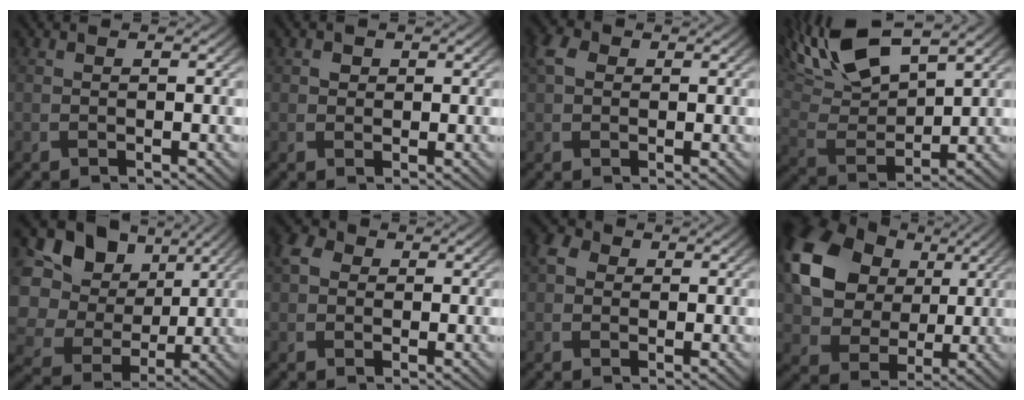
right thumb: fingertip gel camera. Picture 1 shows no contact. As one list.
[{"total": 0.9, "force": [0.0, 0.8, 0.2], "torque": [-0.003, -0.005, -0.005]}, {"total": 3.0, "force": [0.5, 2.3, 1.9], "torque": [-0.048, 0.005, 0.002]}, {"total": 13.9, "force": [9.2, 4.7, 9.3], "torque": [-0.221, 0.021, 0.167]}, {"total": 14.7, "force": [3.6, 12.3, 7.3], "torque": [-0.229, 0.012, 0.075]}, {"total": 2.8, "force": [0.3, 2.4, 1.5], "torque": [-0.038, 0.003, -0.005]}, {"total": 2.7, "force": [0.2, 2.3, 1.3], "torque": [-0.032, 0.003, -0.007]}, {"total": 14.5, "force": [4.3, 11.0, 8.5], "torque": [-0.192, 0.014, 0.070]}]